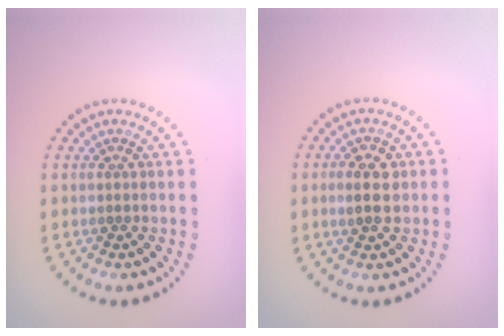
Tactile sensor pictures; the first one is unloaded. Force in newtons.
{"total": 2.9, "press": 2.9, "slide": 0.2}